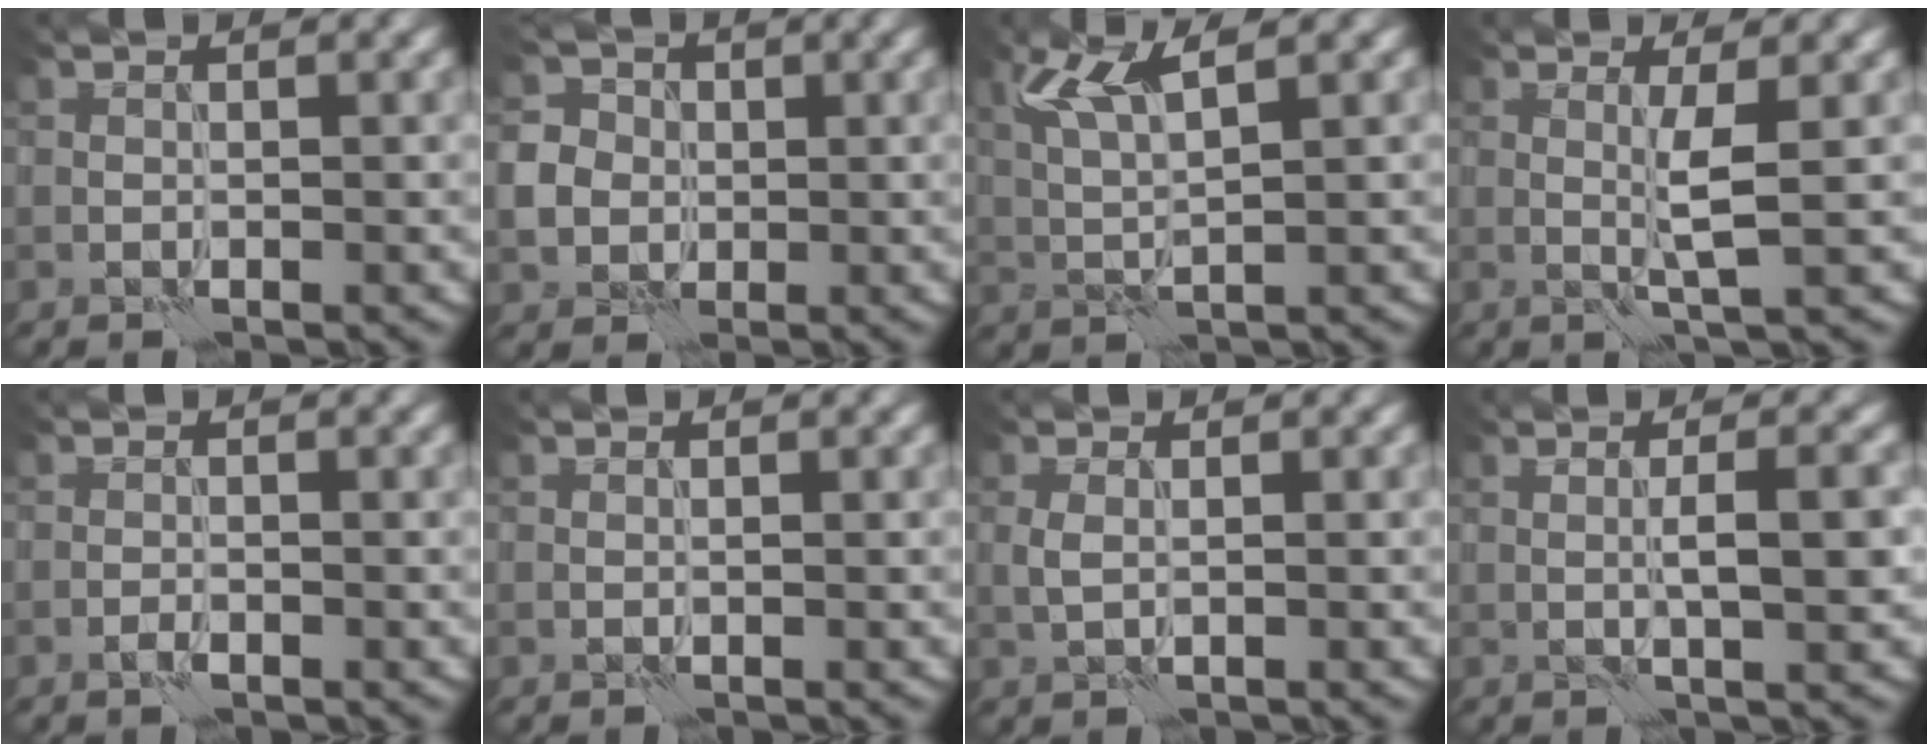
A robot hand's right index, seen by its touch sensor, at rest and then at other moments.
{"total": 4.8, "force": [-0.4, 4.3, 1.9], "torque": [-0.029, 0.009, -0.024]}
{"total": 4.2, "force": [1.9, 0.8, 3.7], "torque": [-0.089, 0.005, 0.039]}
{"total": 2.3, "force": [0.3, 0.0, 2.3], "torque": [-0.049, 0.000, 0.002]}
{"total": 0.9, "force": [-0.6, 0.3, 0.6], "torque": [-0.013, 0.002, -0.012]}
{"total": 0.0}
{"total": 1.1, "force": [0.2, 0.5, 1.0], "torque": [-0.025, 0.000, 0.005]}
{"total": 3.1, "force": [0.0, 0.4, 3.0], "torque": [-0.052, 0.003, 0.002]}